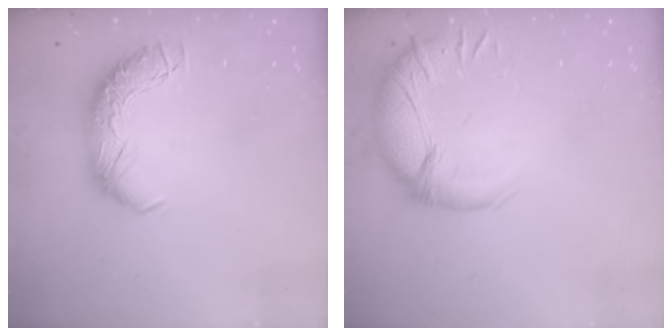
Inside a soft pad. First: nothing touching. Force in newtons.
{"total": 3.1, "press": 1.7, "slide": 2.7}